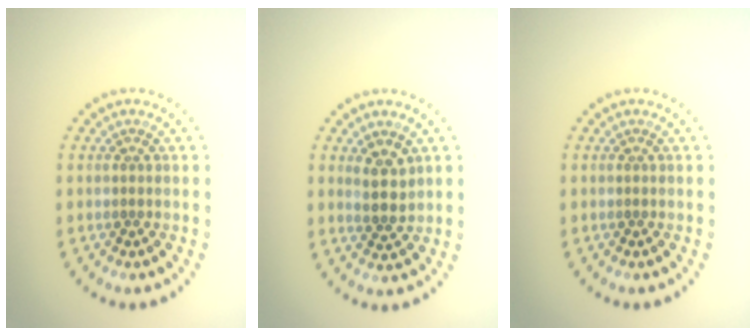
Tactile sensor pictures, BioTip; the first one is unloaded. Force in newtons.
{"total": 2.2, "press": 2.0, "slide": 1.0}
{"total": 0.0}